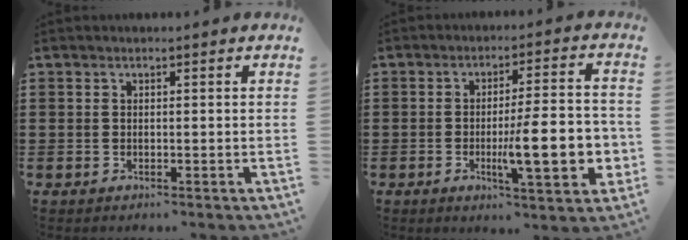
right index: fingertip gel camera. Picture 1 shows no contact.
{"total": 12.7, "force": [-2.6, 2.9, 12.1], "torque": [-0.176, -0.011, -0.043]}